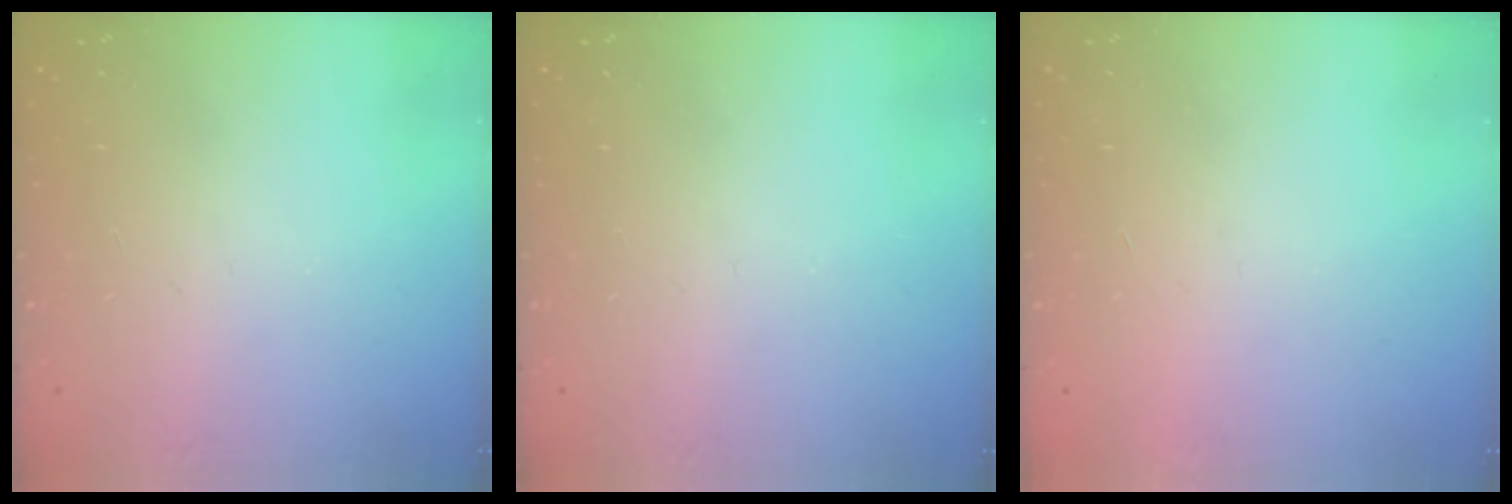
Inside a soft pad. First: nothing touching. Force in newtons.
{"total": 0.0}
{"total": 1.7, "press": 1.7, "slide": 0.1}